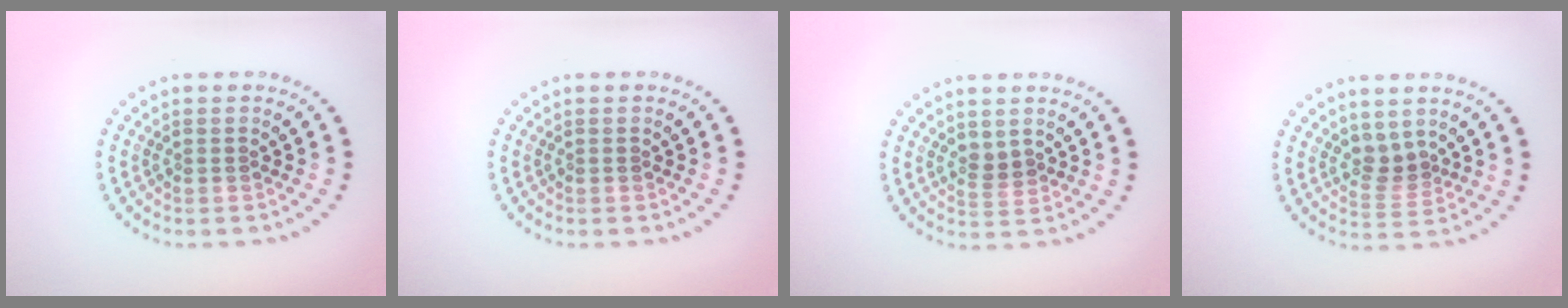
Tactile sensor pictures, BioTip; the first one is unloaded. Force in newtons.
{"total": 0.0}
{"total": 1.2, "press": 1.0, "slide": 0.5}
{"total": 1.9, "press": 1.4, "slide": 1.3}